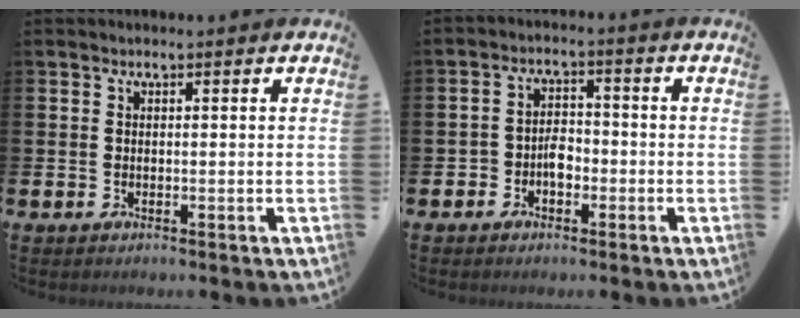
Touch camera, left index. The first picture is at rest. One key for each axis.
{"total": 3.0, "fx": -1.5, "fy": 2.0, "fz": 1.7, "tx": -0.028, "ty": 0.005, "tz": -0.033}